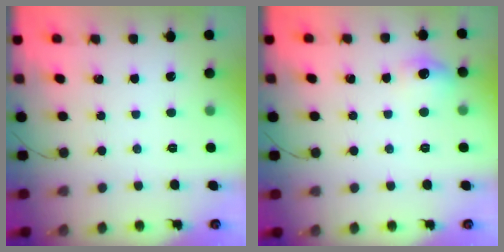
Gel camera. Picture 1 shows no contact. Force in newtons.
{"total": 7.7, "press": 7.6, "slide": 1.1}